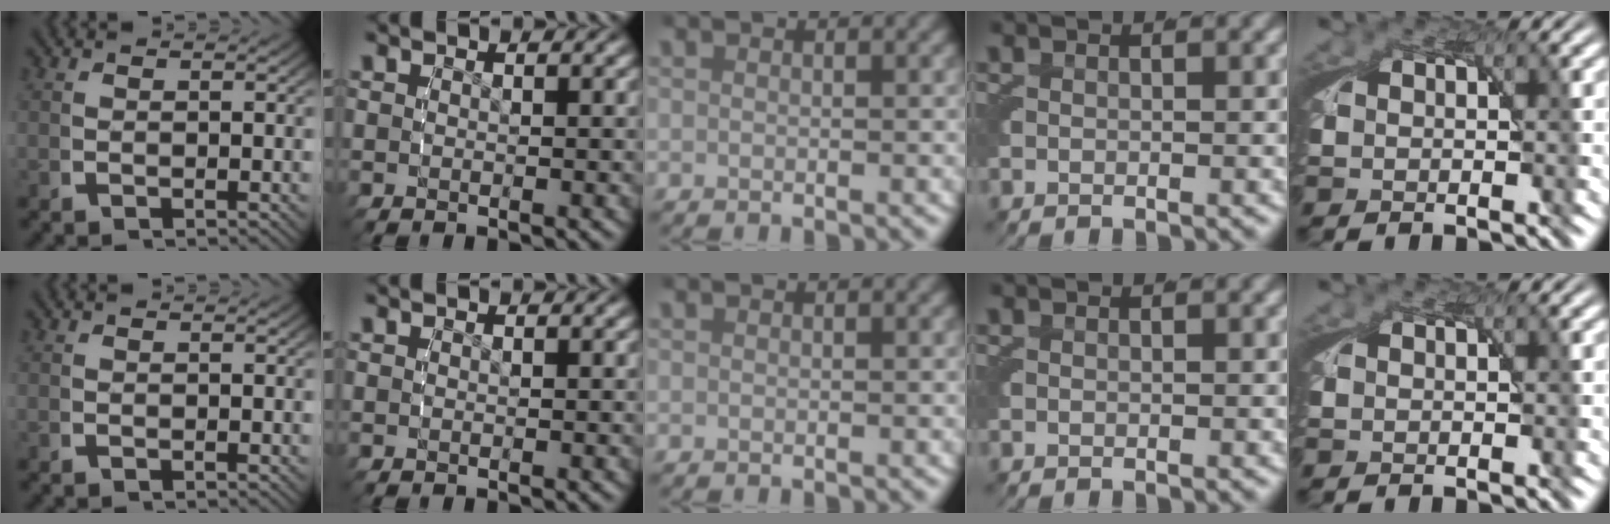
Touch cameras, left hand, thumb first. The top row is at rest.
{}